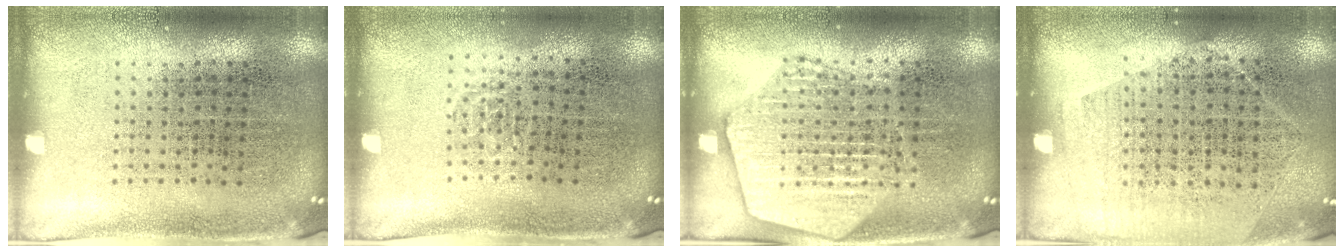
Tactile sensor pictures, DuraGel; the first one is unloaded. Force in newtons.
{"total": 0.5, "press": 0.4, "slide": 0.4}
{"total": 1.9, "press": 1.9, "slide": 0.2}
{"total": 1.3, "press": 1.0, "slide": 0.7}